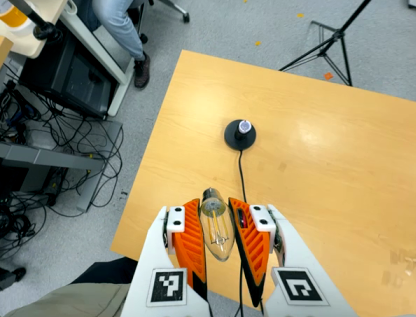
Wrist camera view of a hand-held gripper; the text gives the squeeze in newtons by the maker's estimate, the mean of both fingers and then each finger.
{"total": 21.0, "left": 22.5, "right": 19.6}